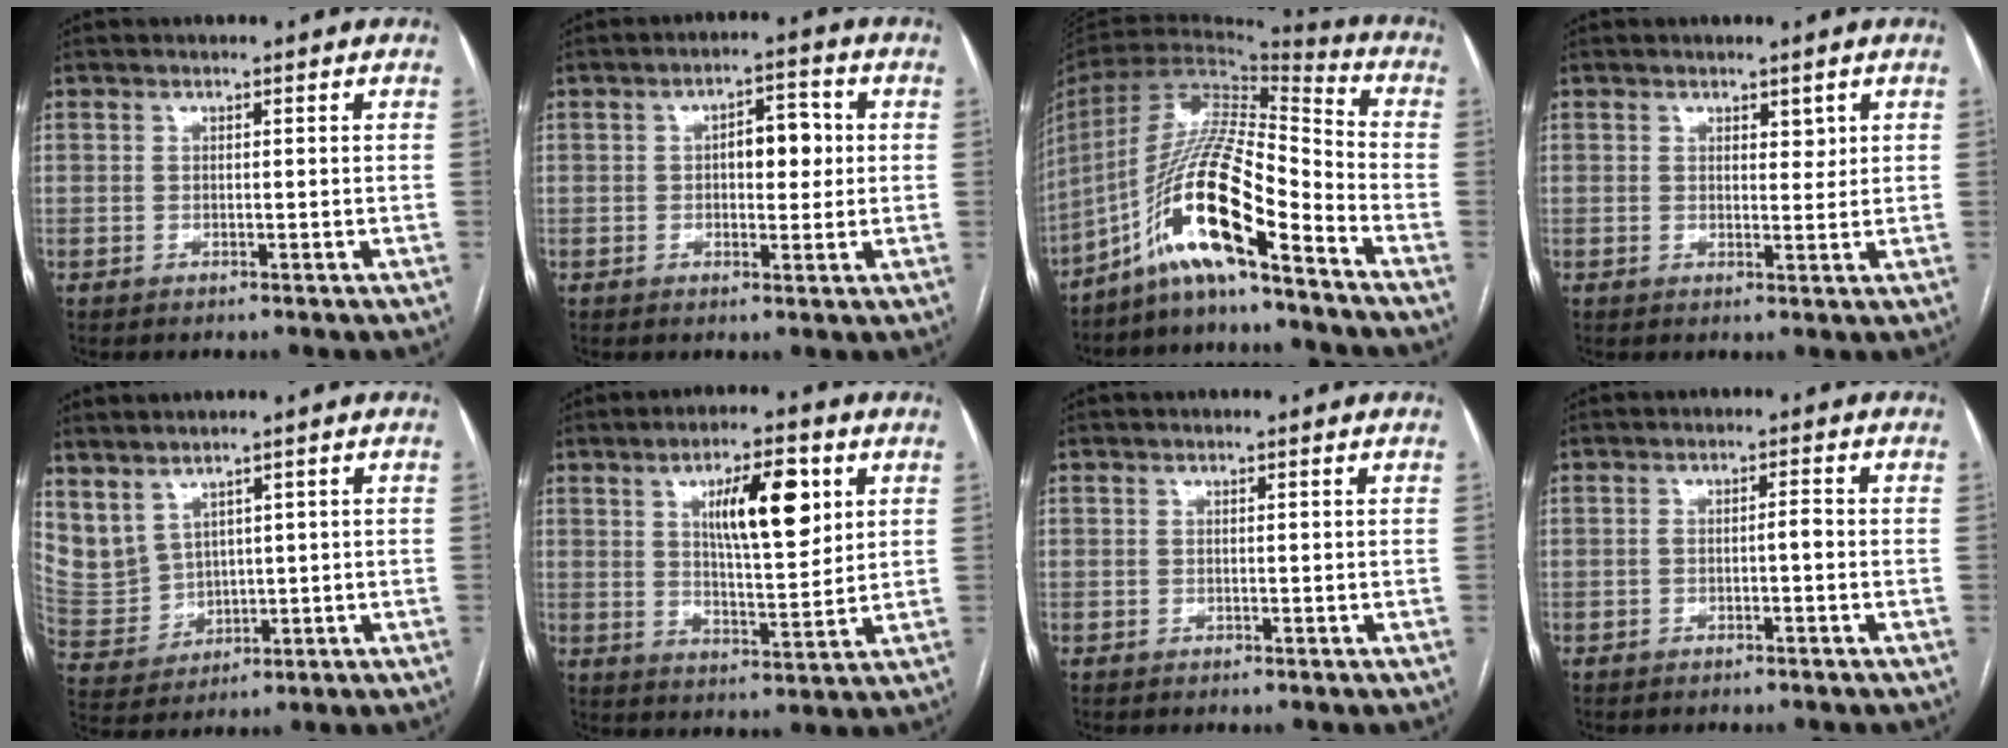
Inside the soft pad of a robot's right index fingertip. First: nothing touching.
{"total": 5.6, "force": [0.6, 2.7, 4.9], "torque": [-0.068, 0.017, 0.008]}
{"total": 15.1, "force": [-9.5, 1.6, 11.6], "torque": [-0.223, 0.008, -0.174]}
{"total": 2.0, "force": [1.1, 1.0, 1.4], "torque": [-0.018, -0.005, 0.018]}
{"total": 8.5, "force": [5.2, 5.9, 3.4], "torque": [-0.091, 0.007, 0.135]}
{"total": 11.3, "force": [4.3, 3.0, 10.0], "torque": [-0.163, 0.003, 0.073]}
{"total": 0.0}
{"total": 1.6, "force": [-0.6, 0.3, 1.5], "torque": [-0.022, 0.003, -0.011]}